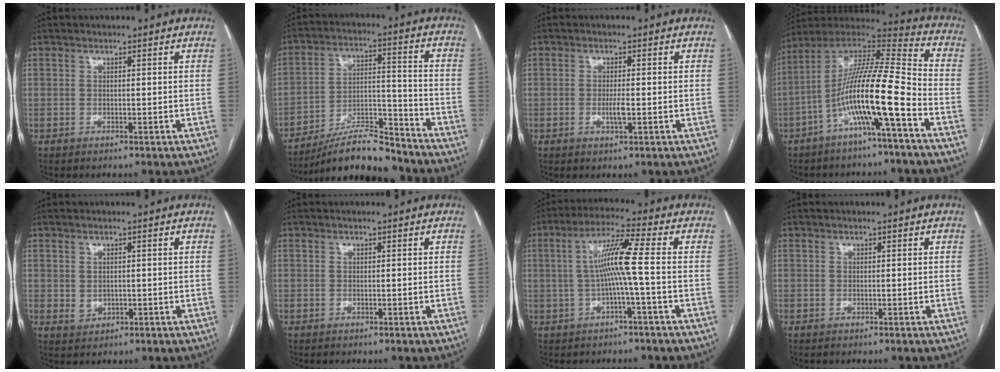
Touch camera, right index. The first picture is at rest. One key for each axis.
{"total": 12.9, "fx": -11.7, "fy": 1.8, "fz": 5.0, "tx": -0.077, "ty": 0.021, "tz": -0.202}
{"total": 2.2, "fx": -0.5, "fy": 0.3, "fz": 2.1, "tx": -0.045, "ty": -0.004, "tz": -0.008}
{"total": 15.3, "fx": -6.1, "fy": 0.2, "fz": 14.1, "tx": -0.257, "ty": 0.011, "tz": -0.113}
{"total": 1.7, "fx": 0.1, "fy": 1.4, "fz": 0.9, "tx": -0.021, "ty": -0.004, "tz": 0.009}
{"total": 0.0}
{"total": 7.6, "fx": -0.4, "fy": -0.9, "fz": 7.5, "tx": -0.141, "ty": 0.019, "tz": -0.009}
{"total": 0.0}